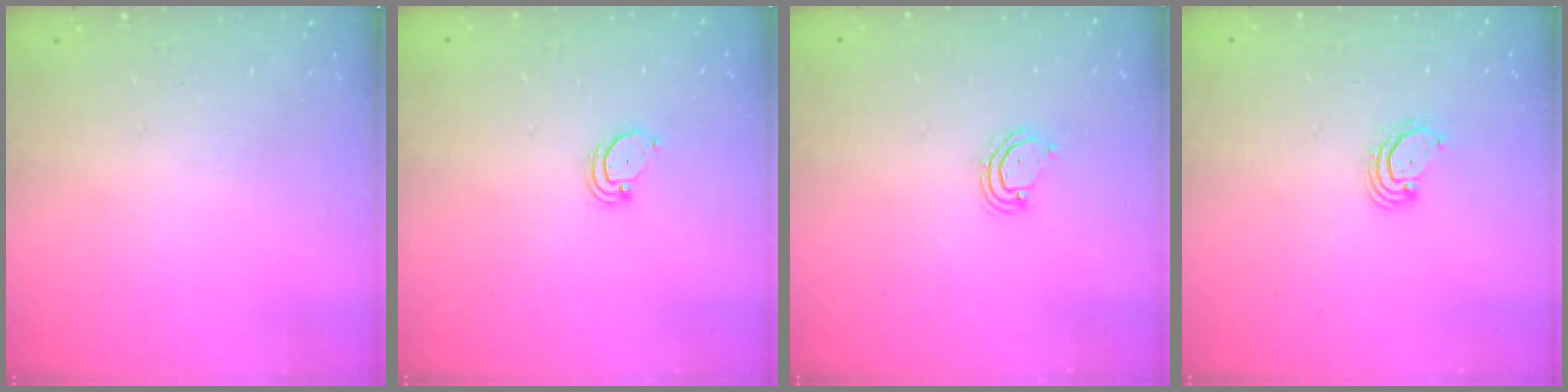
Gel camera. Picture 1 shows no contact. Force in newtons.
{"total": 2.1, "press": 2.1, "slide": 0.2}
{"total": 3.9, "press": 3.9, "slide": 0.3}
{"total": 3.0, "press": 3.0, "slide": 0.3}